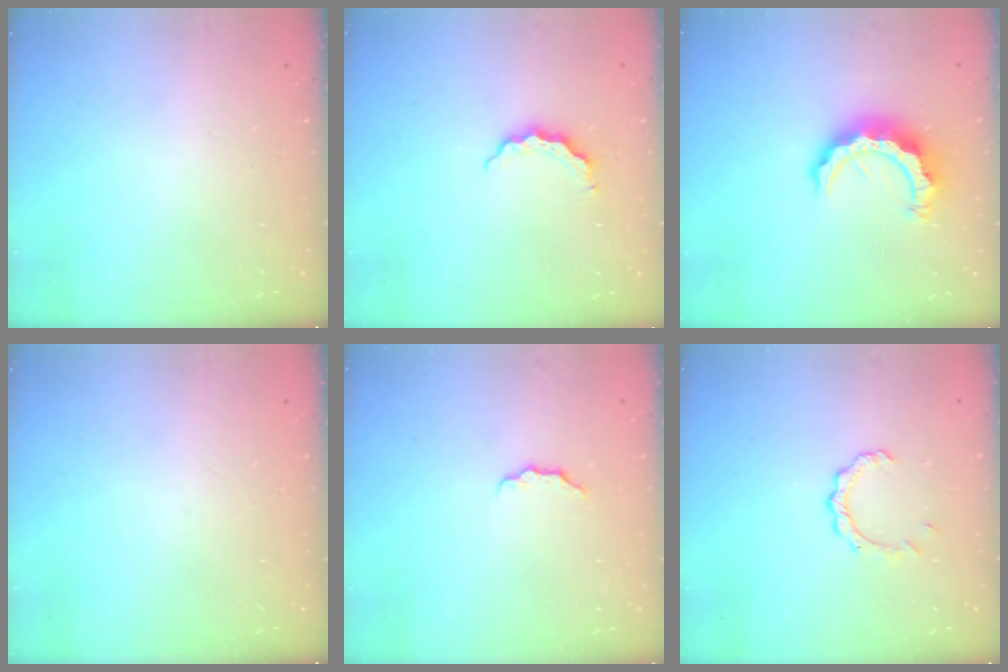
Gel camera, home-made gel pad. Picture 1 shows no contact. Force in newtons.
{"total": 5.1, "press": 5.1, "slide": 0.4}
{"total": 11.0, "press": 10.9, "slide": 1.1}
{"total": 0.0}
{"total": 3.4, "press": 3.4, "slide": 0.5}
{"total": 4.1, "press": 4.1, "slide": 0.5}